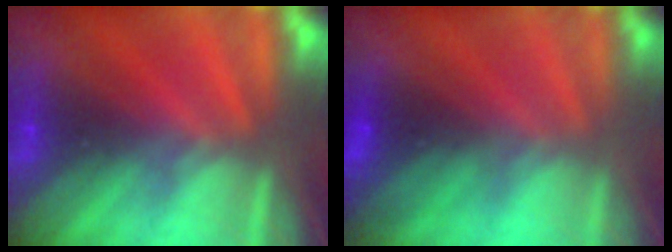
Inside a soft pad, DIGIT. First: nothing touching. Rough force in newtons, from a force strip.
{"total": 2.8}